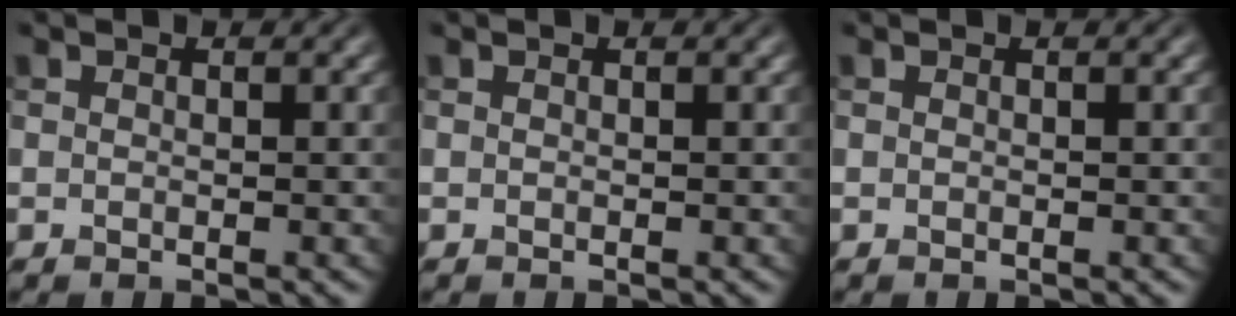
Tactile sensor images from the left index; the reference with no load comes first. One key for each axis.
{"total": 0.0}
{"total": 0.0}